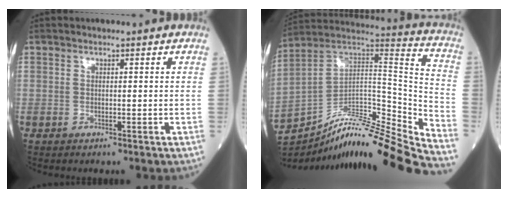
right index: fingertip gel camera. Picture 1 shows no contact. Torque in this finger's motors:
{"motor_torque": [-0.23, -0.52, 0.26, 0.02]}